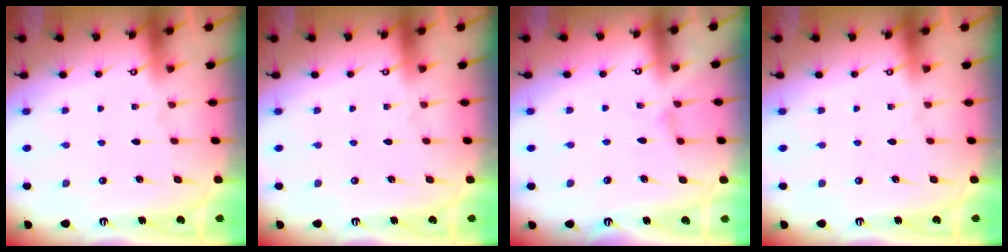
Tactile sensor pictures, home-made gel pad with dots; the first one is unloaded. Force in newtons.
{"total": 0.0}
{"total": 0.0}
{"total": 0.0}